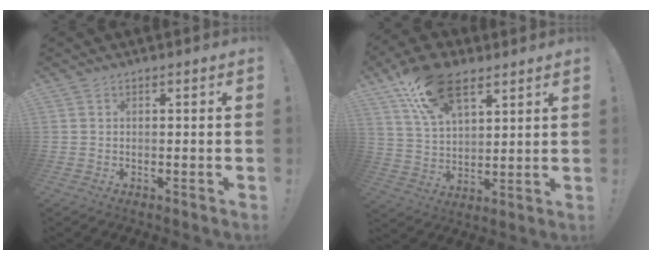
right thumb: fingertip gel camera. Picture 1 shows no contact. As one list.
[{"total": 17.1, "force": [10.1, 9.4, 10.1], "torque": [-0.176, -0.036, 0.186]}]